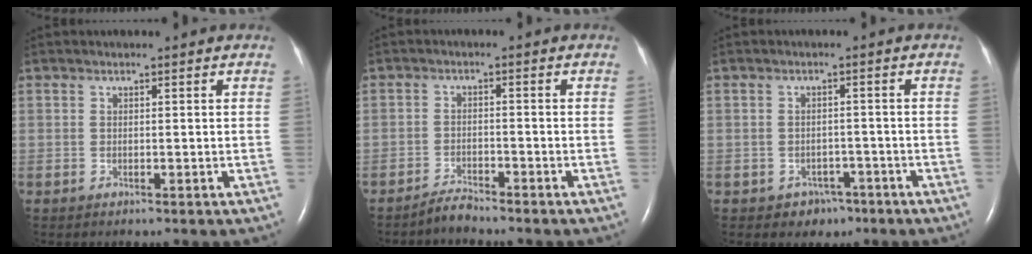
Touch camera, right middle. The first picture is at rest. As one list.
[{"total": 2.2, "force": [-2.2, -0.1, 0.1], "torque": [-0.003, -0.009, -0.041]}, {"total": 3.2, "force": [-1.9, 2.5, 0.5], "torque": [-0.007, 0.013, -0.016]}]